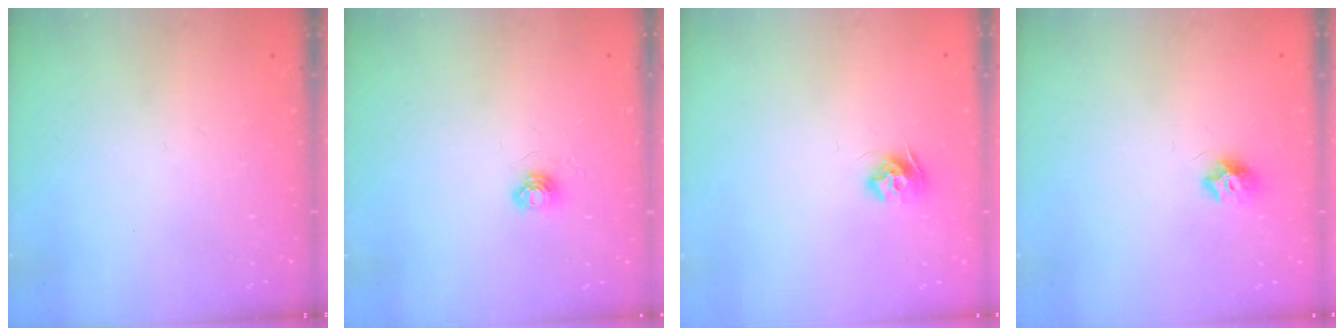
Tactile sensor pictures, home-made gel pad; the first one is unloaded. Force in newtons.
{"total": 4.7, "press": 4.7, "slide": 0.3}
{"total": 8.1, "press": 8.1, "slide": 0.1}
{"total": 7.6, "press": 7.6, "slide": 0.2}